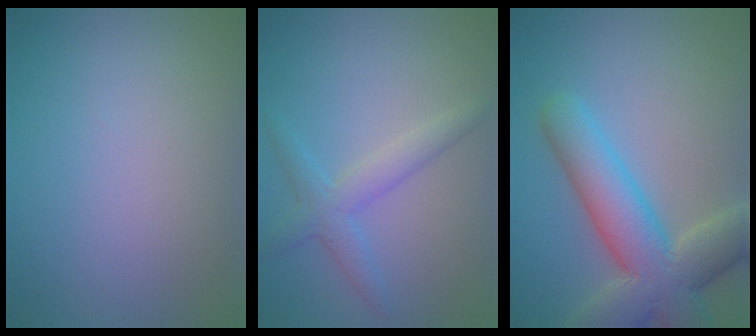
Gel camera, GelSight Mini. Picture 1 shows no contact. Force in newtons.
{"total": 2.9, "press": 2.9, "slide": 0.1}
{"total": 8.5, "press": 8.5, "slide": 0.7}